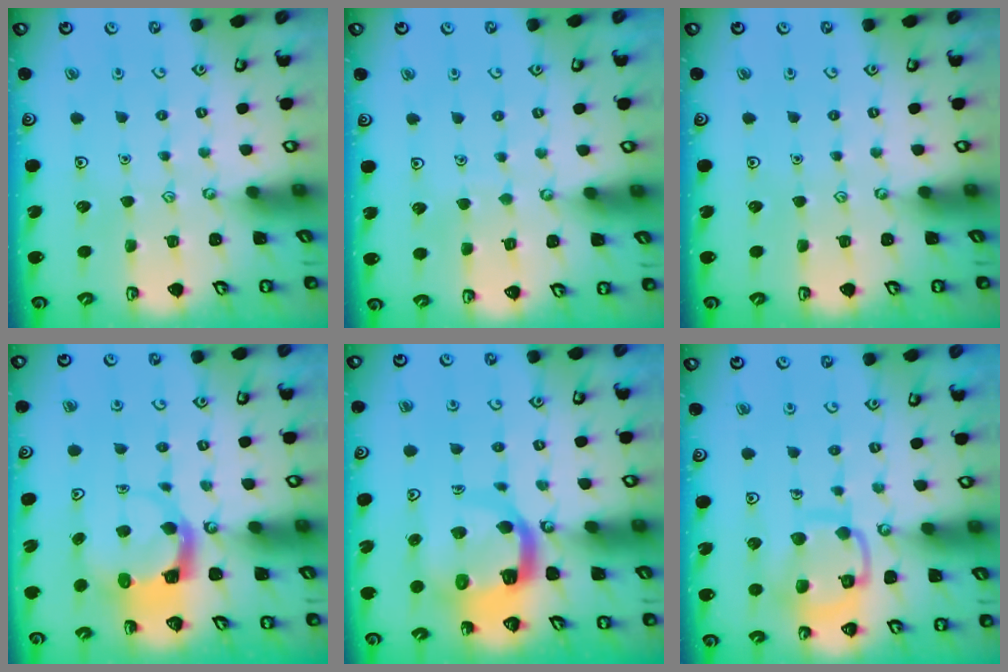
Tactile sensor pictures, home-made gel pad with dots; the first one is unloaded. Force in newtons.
{"total": 2.5, "press": 2.5, "slide": 0.3}
{"total": 0.0}
{"total": 4.0, "press": 3.9, "slide": 0.3}
{"total": 9.0, "press": 8.9, "slide": 1.2}
{"total": 13.1, "press": 13.1, "slide": 1.4}